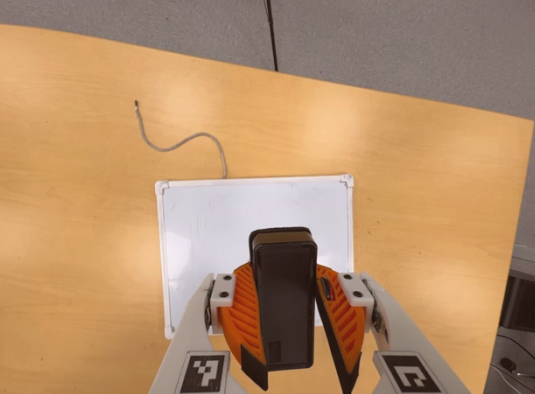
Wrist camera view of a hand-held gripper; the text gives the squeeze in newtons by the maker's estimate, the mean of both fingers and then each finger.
{"total": 9.2, "left": 9.7, "right": 8.6}